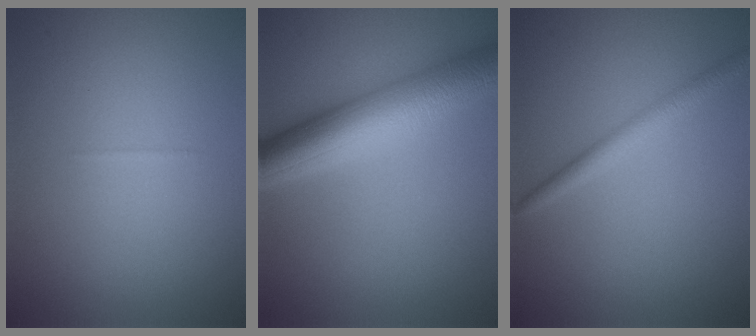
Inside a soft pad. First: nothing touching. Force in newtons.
{"total": 8.0, "press": 8.0, "slide": 0.1}
{"total": 2.1, "press": 2.1, "slide": 0.0}